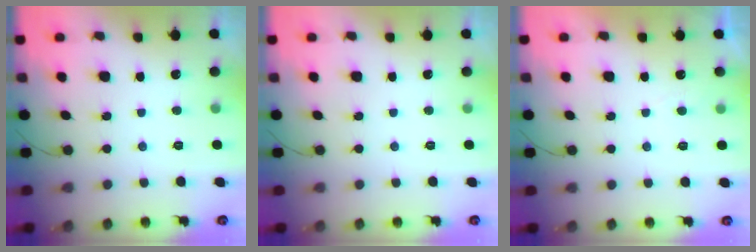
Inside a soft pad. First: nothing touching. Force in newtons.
{"total": 0.0}
{"total": 0.9, "press": 0.7, "slide": 0.5}